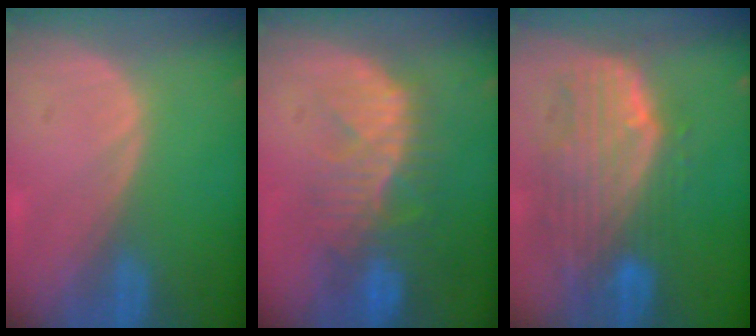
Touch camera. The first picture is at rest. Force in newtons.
{"total": 10.3, "press": 8.9, "slide": 5.2}
{"total": 10.5, "press": 9.0, "slide": 5.4}